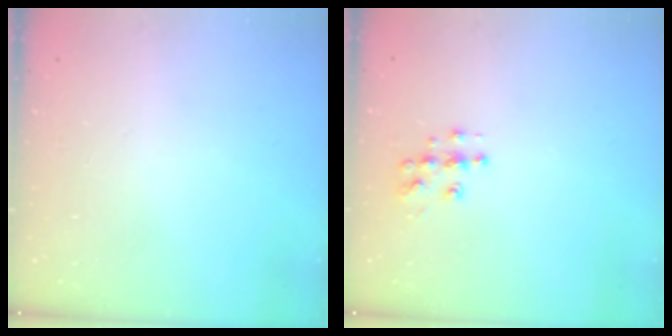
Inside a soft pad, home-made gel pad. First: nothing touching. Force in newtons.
{"total": 8.5, "press": 8.5, "slide": 0.5}